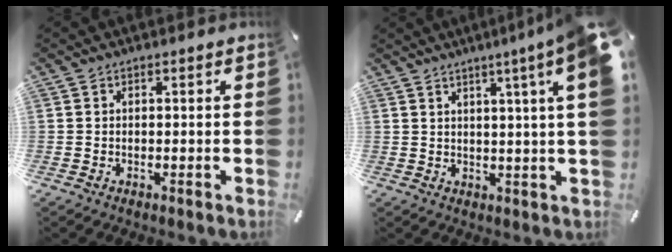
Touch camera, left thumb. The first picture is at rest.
{"total": 9.5, "force": [4.5, -0.2, 8.3], "torque": [-0.130, -0.025, 0.070]}